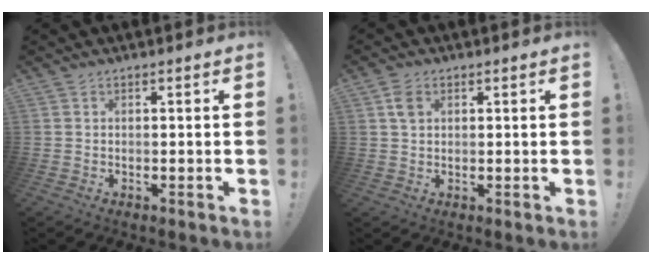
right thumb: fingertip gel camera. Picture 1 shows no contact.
{"total": 4.1, "force": [1.3, 2.7, 2.8], "torque": [-0.046, 0.002, 0.025]}